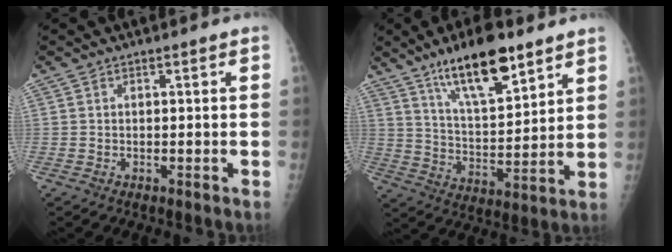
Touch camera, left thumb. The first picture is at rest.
{"total": 15.6, "force": [10.3, 4.9, 10.6], "torque": [-0.155, -0.058, 0.184]}